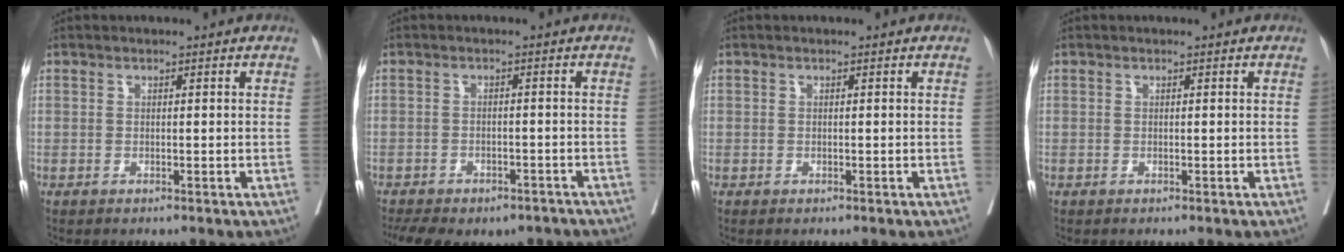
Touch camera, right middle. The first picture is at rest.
{"total": 13.7, "force": [-10.6, 6.5, 5.9], "torque": [-0.127, 0.005, -0.133]}
{"total": 0.0}
{"total": 0.0}